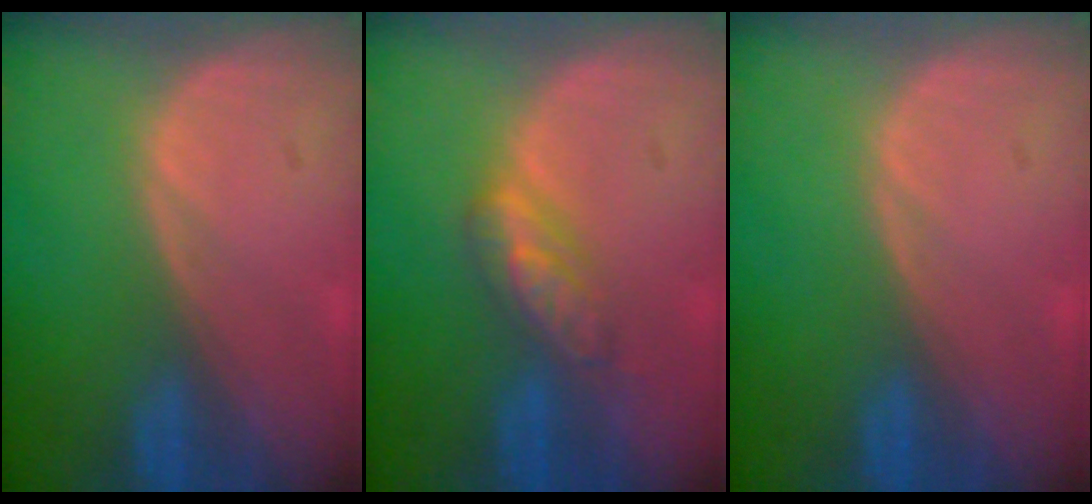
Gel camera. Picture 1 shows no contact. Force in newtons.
{"total": 4.7, "press": 4.4, "slide": 1.4}
{"total": 0.0}